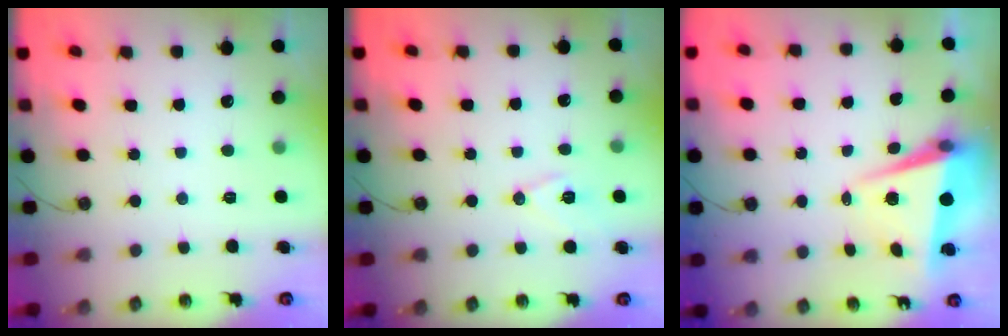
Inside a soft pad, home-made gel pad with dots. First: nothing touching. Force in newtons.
{"total": 9.3, "press": 8.6, "slide": 3.6}
{"total": 6.7, "press": 6.4, "slide": 1.7}